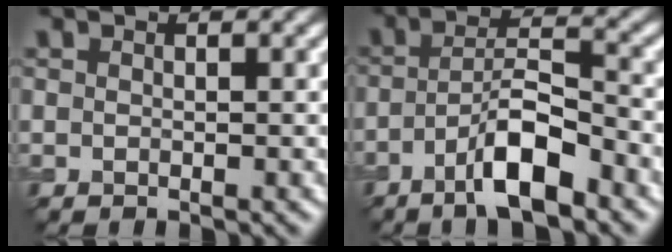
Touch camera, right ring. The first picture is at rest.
{"total": 5.8, "force": [-3.2, 1.4, 4.6], "torque": [-0.080, 0.015, -0.058]}